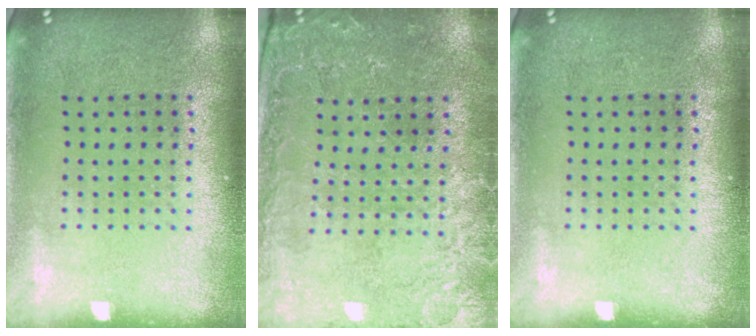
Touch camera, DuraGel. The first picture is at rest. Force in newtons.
{"total": 0.6, "press": 0.4, "slide": 0.4}
{"total": 0.0}